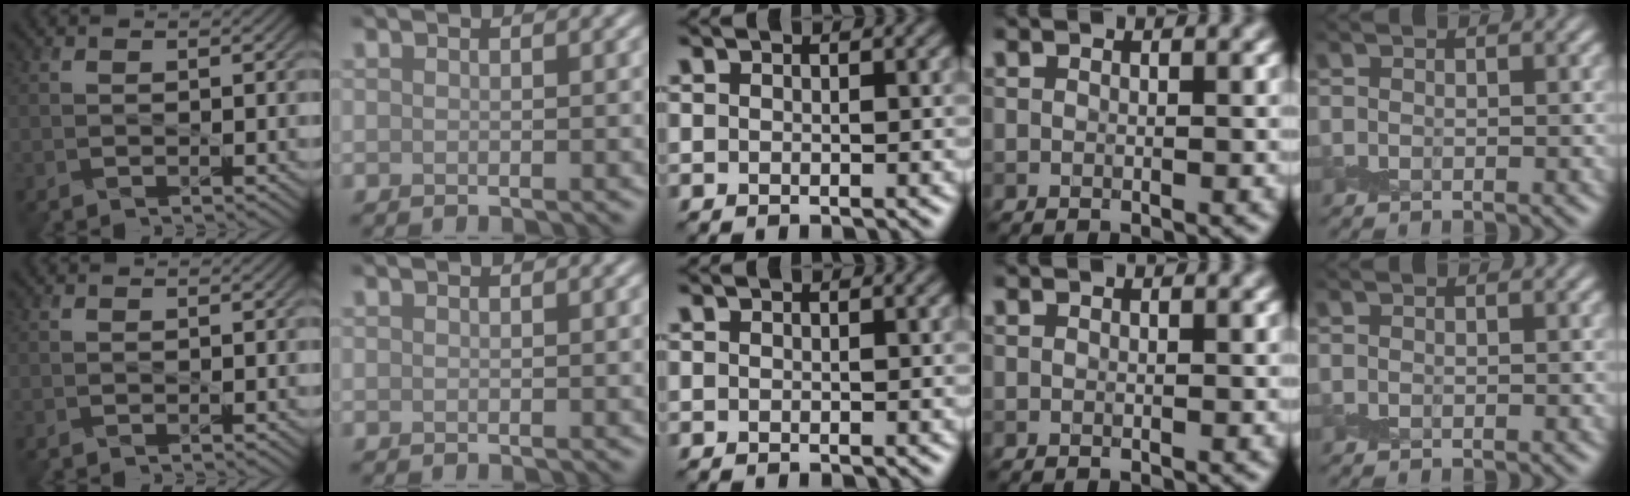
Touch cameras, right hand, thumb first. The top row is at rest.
{}